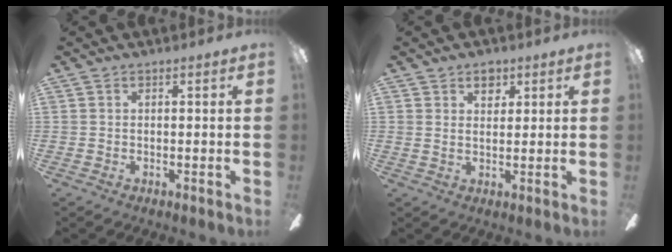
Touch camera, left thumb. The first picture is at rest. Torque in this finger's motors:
{"motor_torque": [0.29, 0.17, 0.06, -0.13, 0.05]}